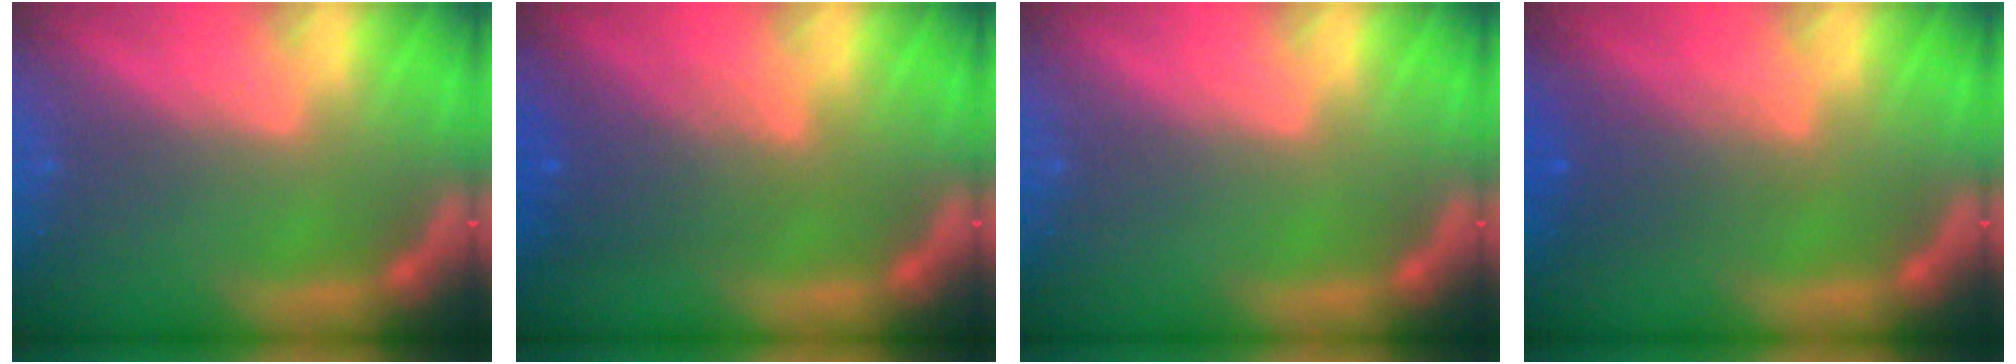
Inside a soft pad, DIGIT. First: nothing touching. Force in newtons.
{"total": 4.6}
{"total": 0.0}
{"total": 3.0}